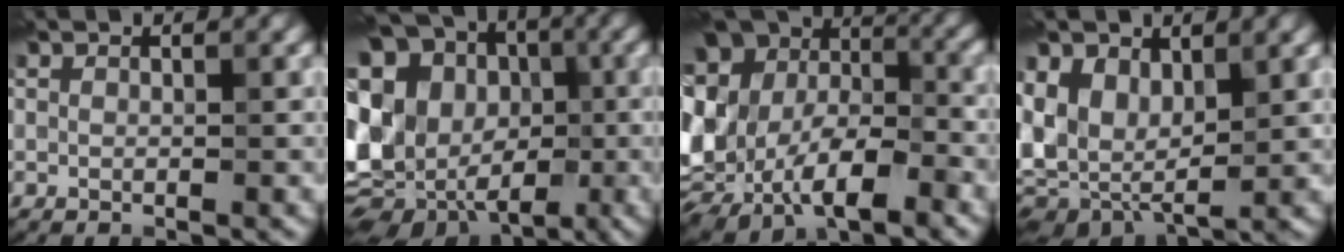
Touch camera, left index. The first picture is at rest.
{"total": 23.0, "force": [-2.0, 20.2, 10.8], "torque": [-0.231, 0.020, -0.071]}
{"total": 15.3, "force": [-0.5, 11.5, 10.1], "torque": [-0.243, -0.021, 0.018]}
{"total": 7.8, "force": [1.9, 5.1, 5.6], "torque": [-0.125, 0.009, 0.037]}